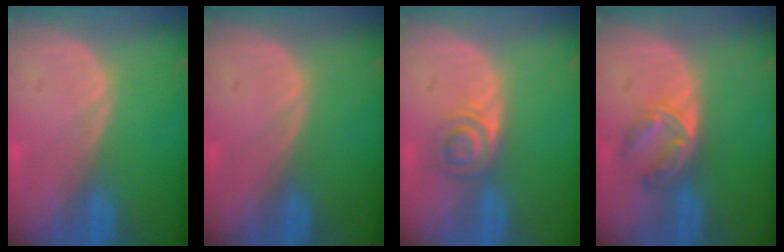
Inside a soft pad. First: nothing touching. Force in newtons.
{"total": 0.0}
{"total": 3.8, "press": 3.6, "slide": 0.9}
{"total": 5.8, "press": 4.7, "slide": 3.5}